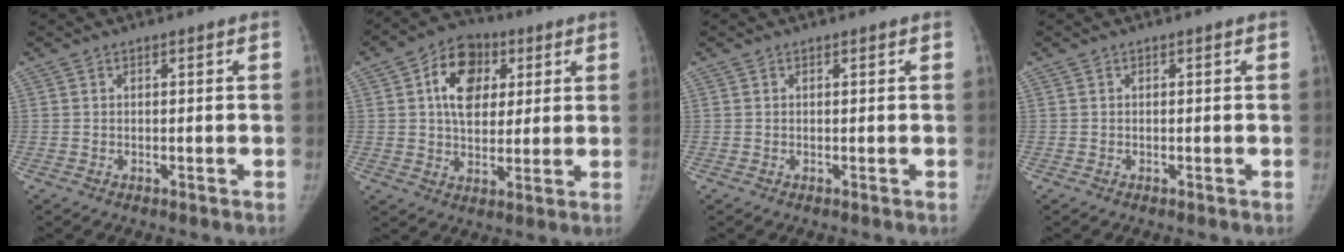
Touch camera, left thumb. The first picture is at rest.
{"total": 12.2, "force": [3.7, 8.7, 7.7], "torque": [-0.095, -0.002, 0.055]}
{"total": 0.0}
{"total": 0.0}